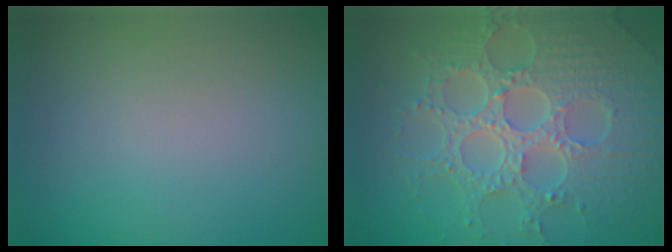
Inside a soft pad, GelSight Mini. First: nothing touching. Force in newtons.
{"total": 8.1, "press": 6.0, "slide": 5.5}